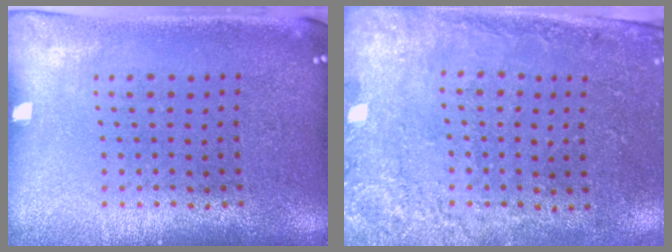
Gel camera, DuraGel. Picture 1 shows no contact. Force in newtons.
{"total": 2.7, "press": 2.2, "slide": 1.5}